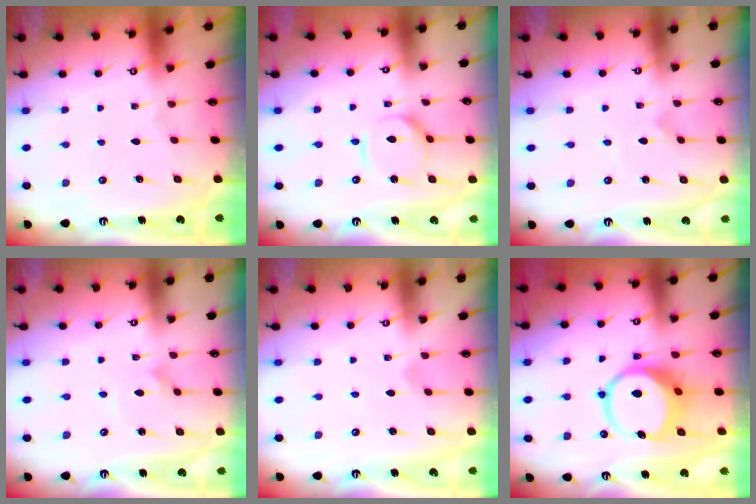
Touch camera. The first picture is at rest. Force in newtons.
{"total": 7.2, "press": 7.2, "slide": 0.7}
{"total": 1.0, "press": 1.0, "slide": 0.0}
{"total": 1.3, "press": 1.3, "slide": 0.0}
{"total": 0.0}
{"total": 10.3, "press": 10.2, "slide": 1.2}